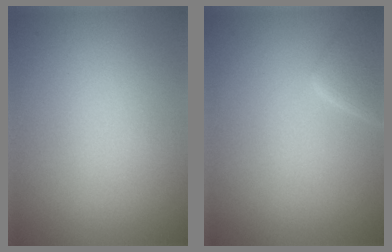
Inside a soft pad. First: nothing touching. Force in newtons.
{"total": 2.2, "press": 2.2, "slide": 0.1}